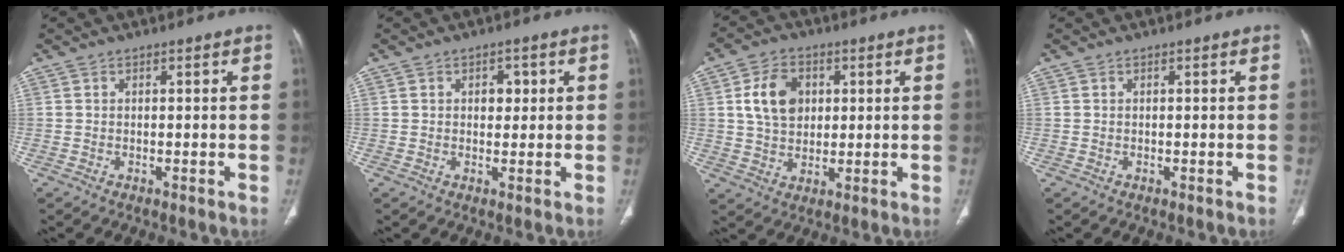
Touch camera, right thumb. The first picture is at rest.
{"total": 2.9, "force": [0.7, 2.1, 2.0], "torque": [-0.011, 0.000, 0.009]}
{"total": 9.4, "force": [2.3, 6.9, 6.0], "torque": [-0.086, -0.004, 0.042]}
{"total": 0.0}